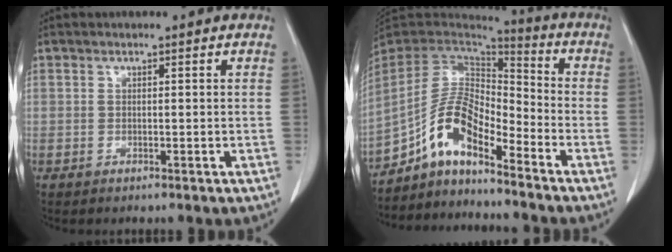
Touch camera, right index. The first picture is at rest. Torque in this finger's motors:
{"motor_torque": [1.34, -0.80, 0.50, 0.15]}